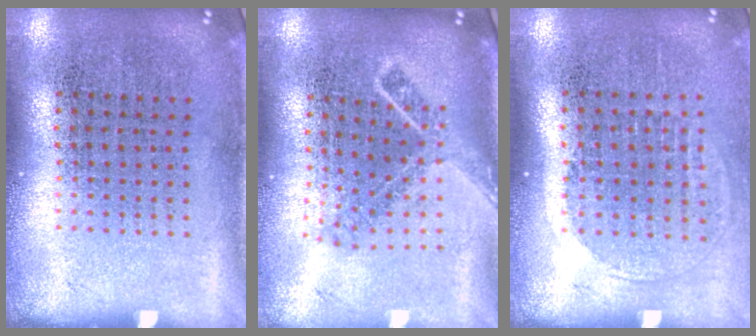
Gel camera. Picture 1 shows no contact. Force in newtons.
{"total": 1.8, "press": 1.3, "slide": 1.3}
{"total": 1.3, "press": 1.2, "slide": 0.6}